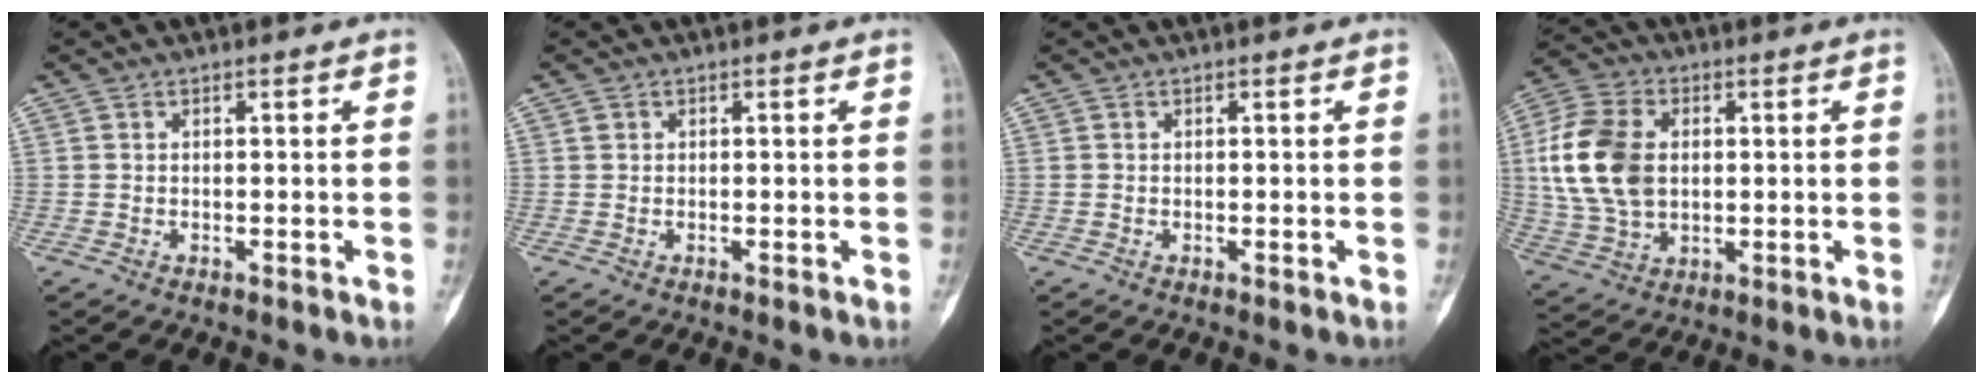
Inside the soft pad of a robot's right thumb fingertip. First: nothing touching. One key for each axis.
{"total": 0.6, "fx": 0.3, "fy": 0.5, "fz": 0.1, "tx": 0.001, "ty": 0.001, "tz": 0.005}
{"total": 0.0}
{"total": 15.3, "fx": 1.7, "fy": 10.6, "fz": 11.0, "tx": -0.215, "ty": 0.004, "tz": 0.035}